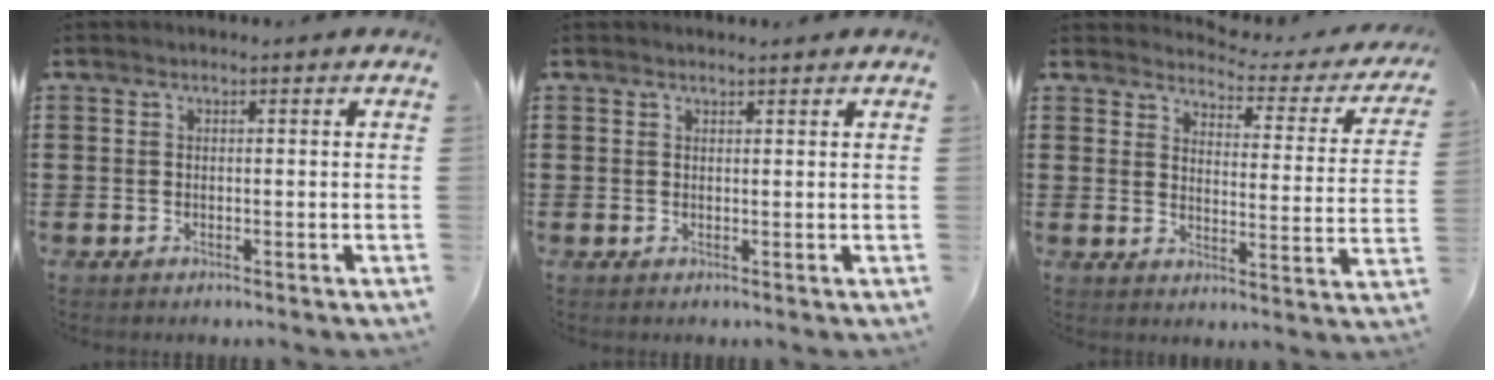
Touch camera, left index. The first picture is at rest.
{"total": 1.0, "force": [1.0, 0.0, 0.2], "torque": [-0.005, -0.001, 0.020]}
{"total": 3.2, "force": [3.1, 0.3, 0.6], "torque": [-0.026, -0.029, 0.046]}